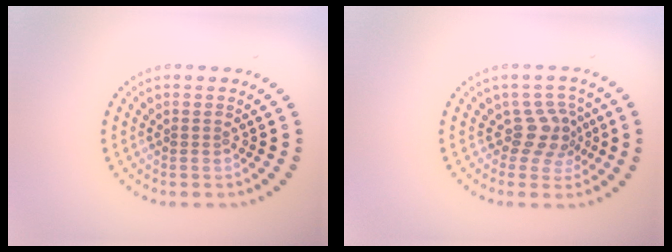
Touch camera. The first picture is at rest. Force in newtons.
{"total": 2.9, "press": 2.1, "slide": 1.9}